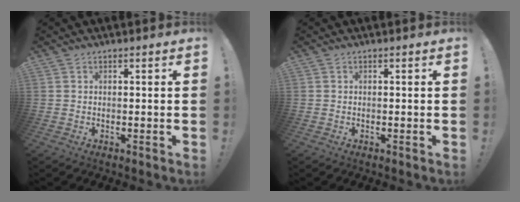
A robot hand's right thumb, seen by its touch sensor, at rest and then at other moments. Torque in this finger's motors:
{"motor_torque": [0.18, 0.13, -0.10, 0.02, -0.06]}